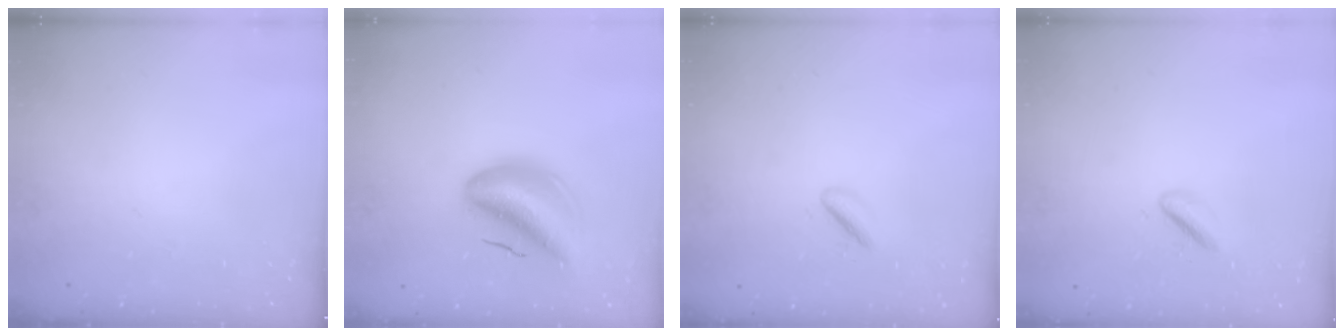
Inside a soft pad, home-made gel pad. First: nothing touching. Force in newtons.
{"total": 8.9, "press": 8.4, "slide": 2.9}
{"total": 2.7, "press": 2.5, "slide": 1.2}
{"total": 2.1, "press": 1.9, "slide": 0.9}